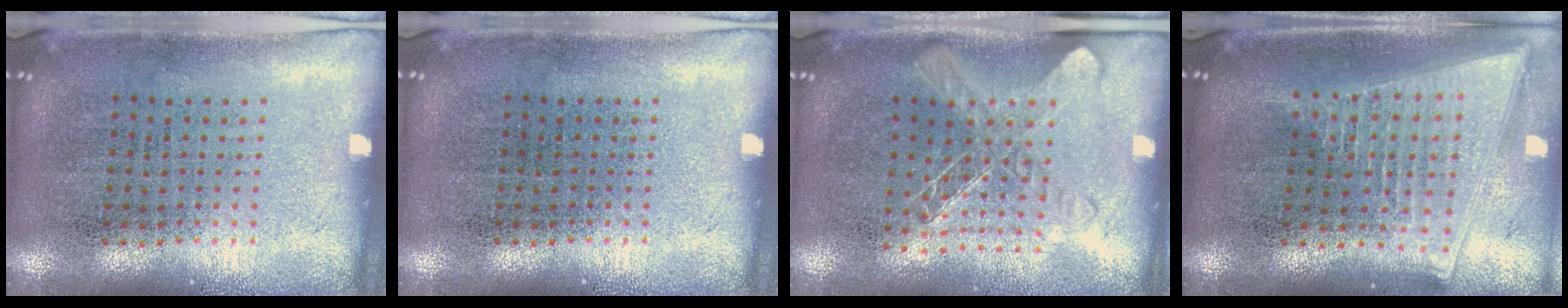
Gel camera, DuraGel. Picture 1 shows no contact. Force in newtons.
{"total": 0.0}
{"total": 1.4, "press": 1.2, "slide": 0.7}
{"total": 2.1, "press": 1.7, "slide": 1.1}